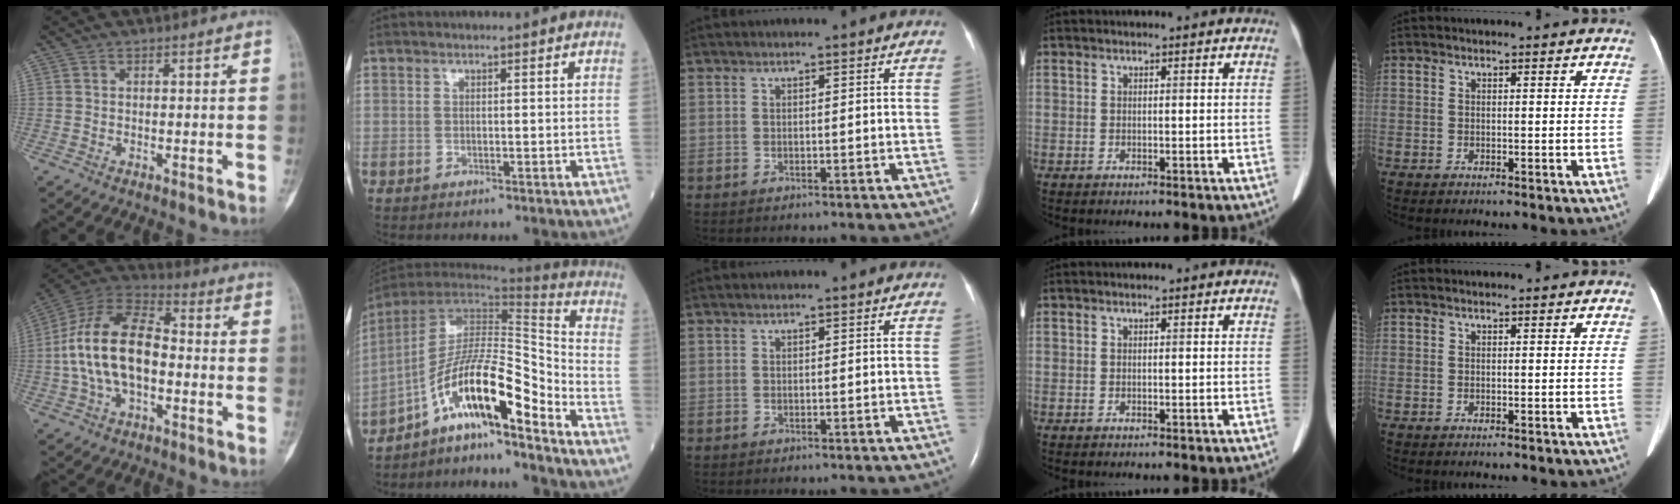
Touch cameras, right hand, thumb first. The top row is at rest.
{"thumb": {"total": 17.4, "force": [-1.6, 10.0, 14.2], "torque": [-0.264, 0.041, -0.034]}, "index": {"total": 14.3, "force": [-10.2, 1.1, 10.0], "torque": [-0.171, 0.027, -0.183]}}